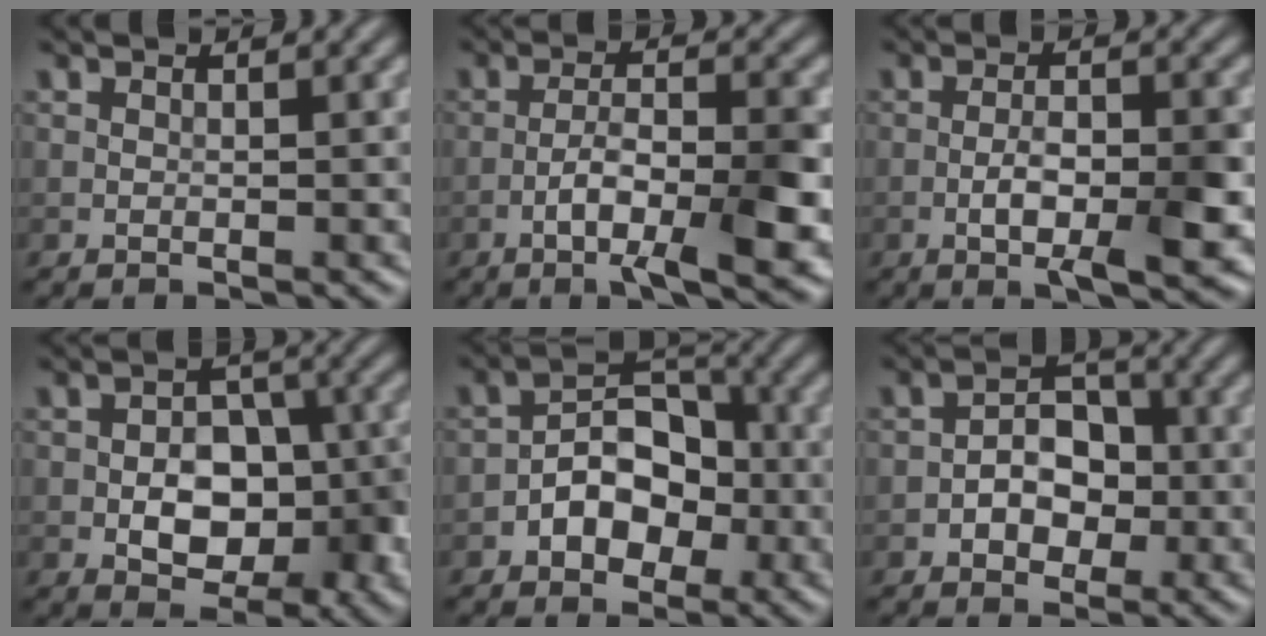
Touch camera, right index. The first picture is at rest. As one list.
[{"total": 8.2, "force": [-3.8, 2.2, 7.0], "torque": [-0.114, 0.006, -0.061]}, {"total": 6.0, "force": [-2.1, 1.9, 5.3], "torque": [-0.091, 0.000, -0.035]}, {"total": 7.2, "force": [-1.6, 4.6, 5.3], "torque": [-0.070, 0.001, -0.026]}, {"total": 5.2, "force": [-1.8, 3.5, 3.5], "torque": [-0.044, 0.010, -0.033]}, {"total": 3.7, "force": [-1.0, 2.6, 2.5], "torque": [-0.034, 0.007, -0.018]}]